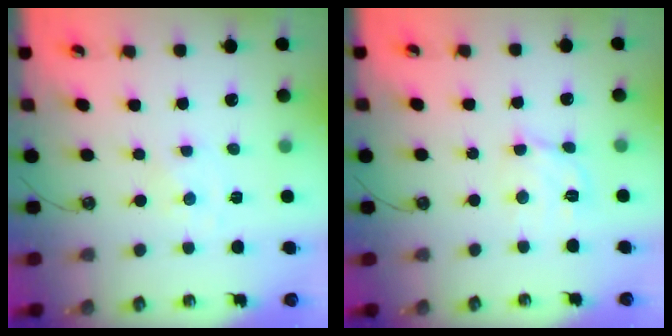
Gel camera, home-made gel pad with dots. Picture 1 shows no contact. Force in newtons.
{"total": 8.9, "press": 8.9, "slide": 0.8}